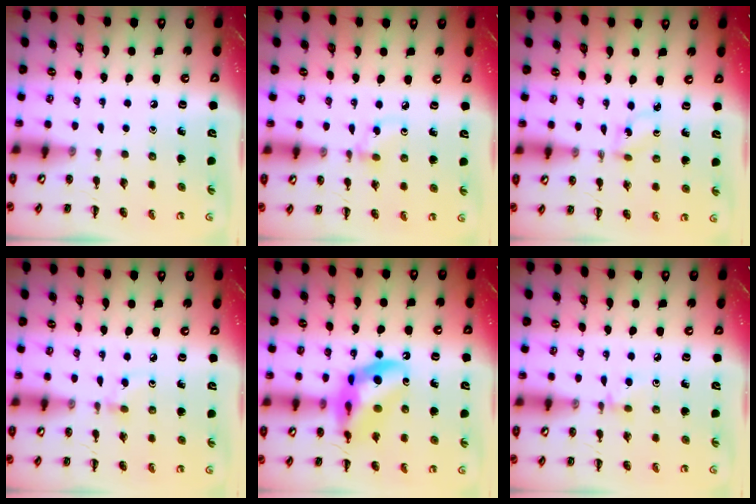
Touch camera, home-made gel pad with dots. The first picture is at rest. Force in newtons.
{"total": 3.9, "press": 3.6, "slide": 1.5}
{"total": 2.5, "press": 2.3, "slide": 1.0}
{"total": 2.7, "press": 2.4, "slide": 1.2}
{"total": 15.6, "press": 15.3, "slide": 3.0}
{"total": 3.0, "press": 2.7, "slide": 1.2}